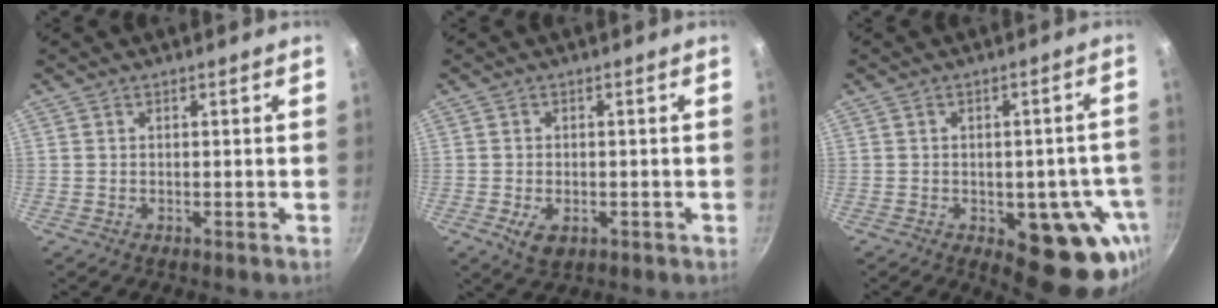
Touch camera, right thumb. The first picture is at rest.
{"total": 4.2, "force": [-1.4, 2.8, 2.9], "torque": [-0.046, -0.001, -0.018]}
{"total": 15.9, "force": [-5.4, 7.8, 12.7], "torque": [-0.077, 0.006, -0.063]}